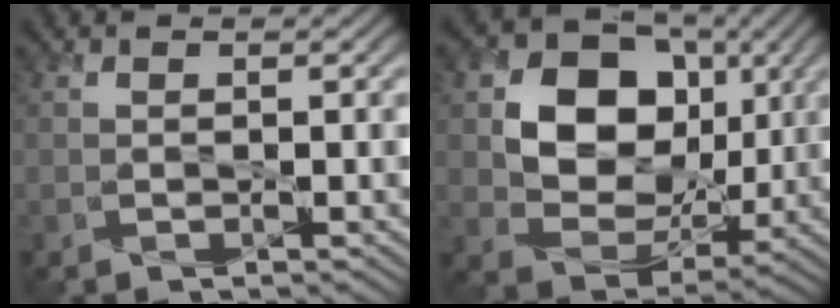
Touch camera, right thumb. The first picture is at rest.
{"total": 11.9, "force": [2.6, 9.5, 6.6], "torque": [-0.137, 0.000, 0.041]}